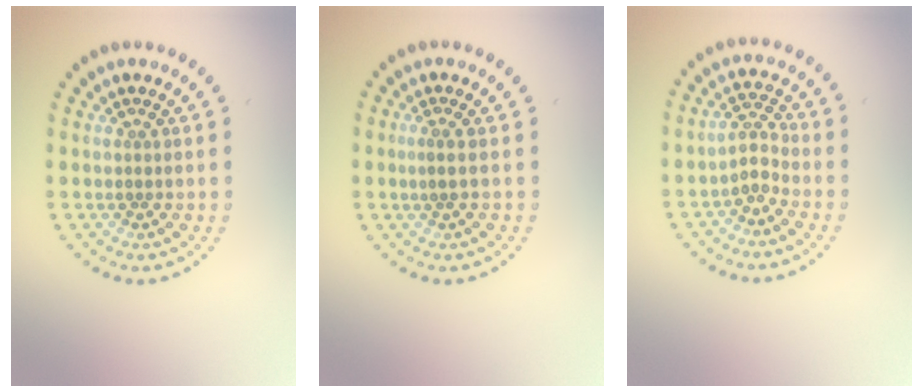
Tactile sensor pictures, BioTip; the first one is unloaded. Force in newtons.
{"total": 0.9, "press": 0.7, "slide": 0.7}
{"total": 2.0, "press": 1.6, "slide": 1.3}